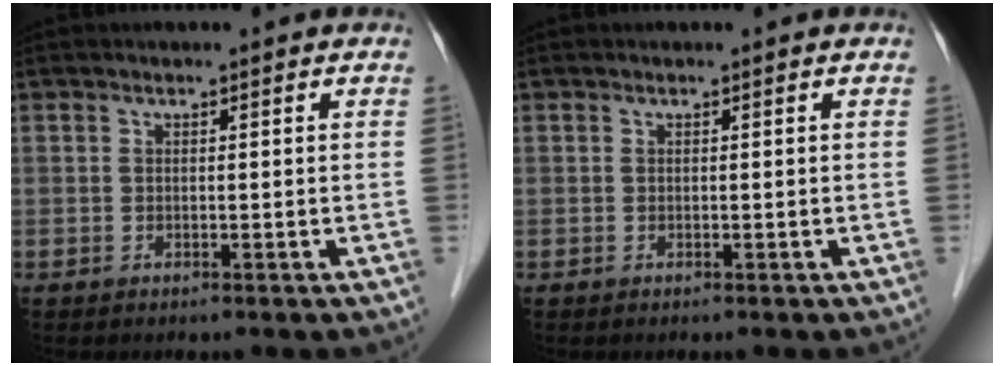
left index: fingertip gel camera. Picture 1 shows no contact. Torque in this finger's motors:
{"motor_torque": [0.00, 0.00, 0.00, 0.00]}